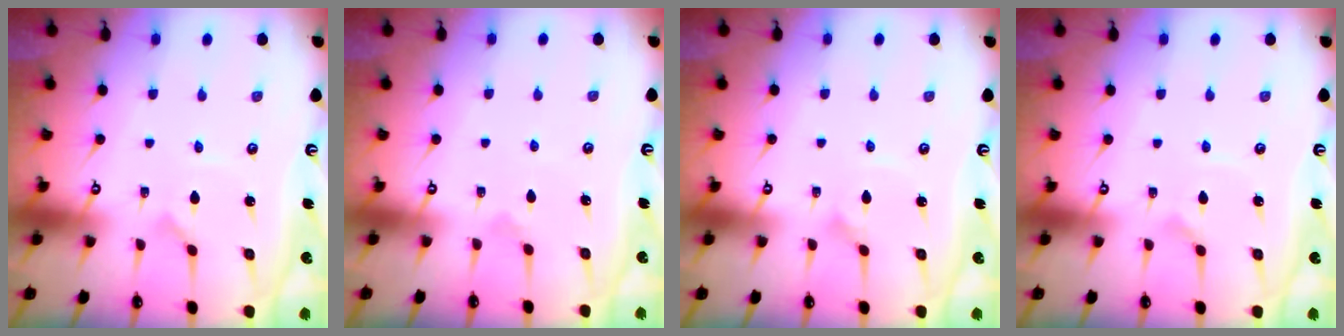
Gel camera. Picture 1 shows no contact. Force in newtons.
{"total": 2.9, "press": 2.9, "slide": 0.1}
{"total": 1.3, "press": 1.3, "slide": 0.0}
{"total": 1.6, "press": 1.6, "slide": 0.1}